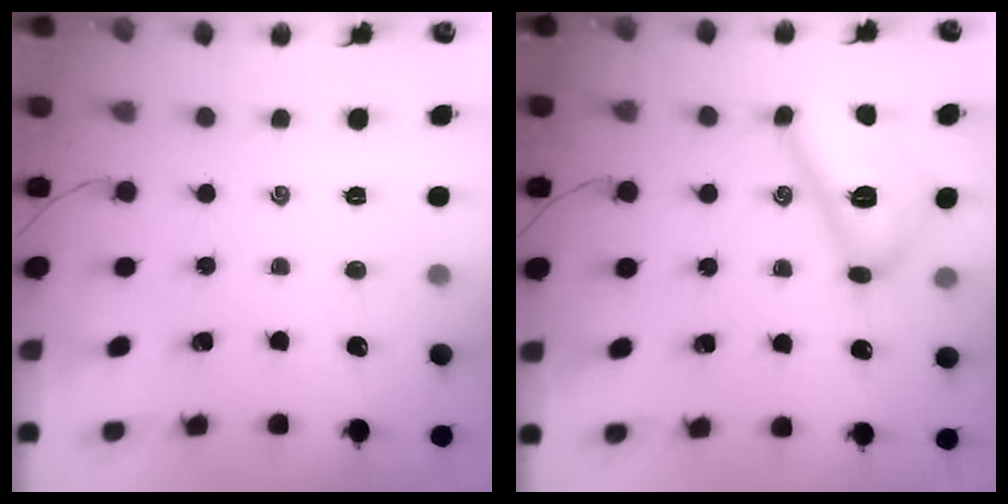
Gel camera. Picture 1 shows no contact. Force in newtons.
{"total": 13.0, "press": 12.9, "slide": 1.6}